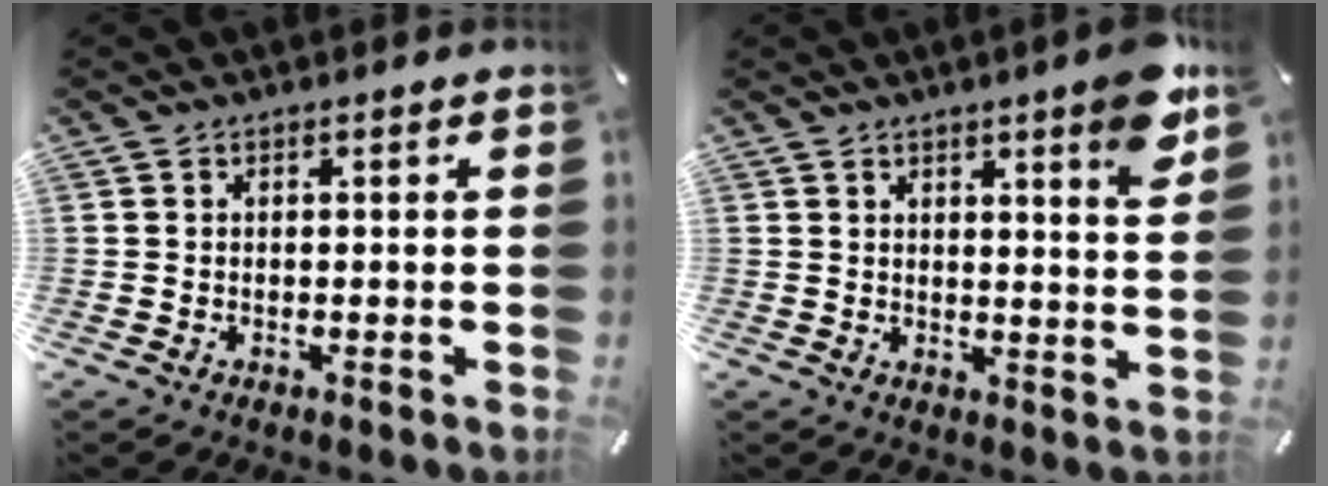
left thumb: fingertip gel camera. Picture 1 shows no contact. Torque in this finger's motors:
{"motor_torque": [0.72, -0.18, 0.43, 0.04, 0.08]}